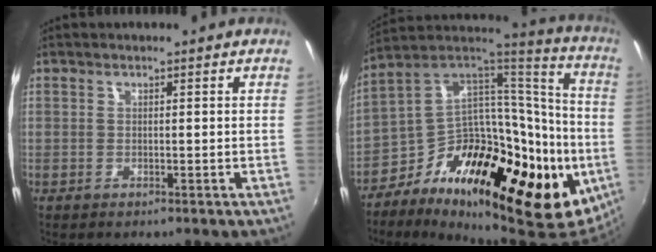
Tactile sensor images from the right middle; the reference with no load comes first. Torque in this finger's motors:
{"motor_torque": [1.36, -0.78, 1.05, 0.21]}